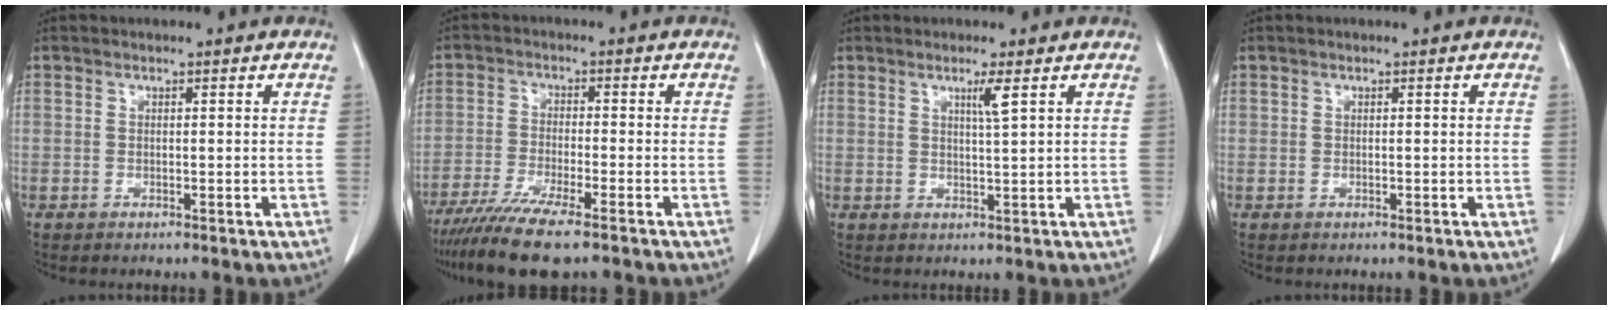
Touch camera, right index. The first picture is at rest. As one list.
[{"total": 9.3, "force": [-7.1, 0.4, 6.0], "torque": [-0.103, -0.024, -0.120]}, {"total": 2.4, "force": [1.2, -0.5, 2.0], "torque": [-0.038, -0.006, 0.023]}, {"total": 0.0}]